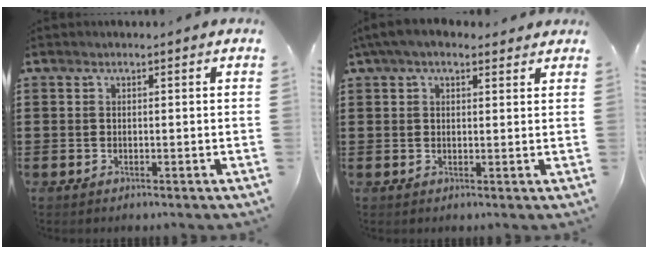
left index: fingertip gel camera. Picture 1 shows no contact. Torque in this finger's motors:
{"motor_torque": [2.14, 0.00, 0.84, 0.21]}